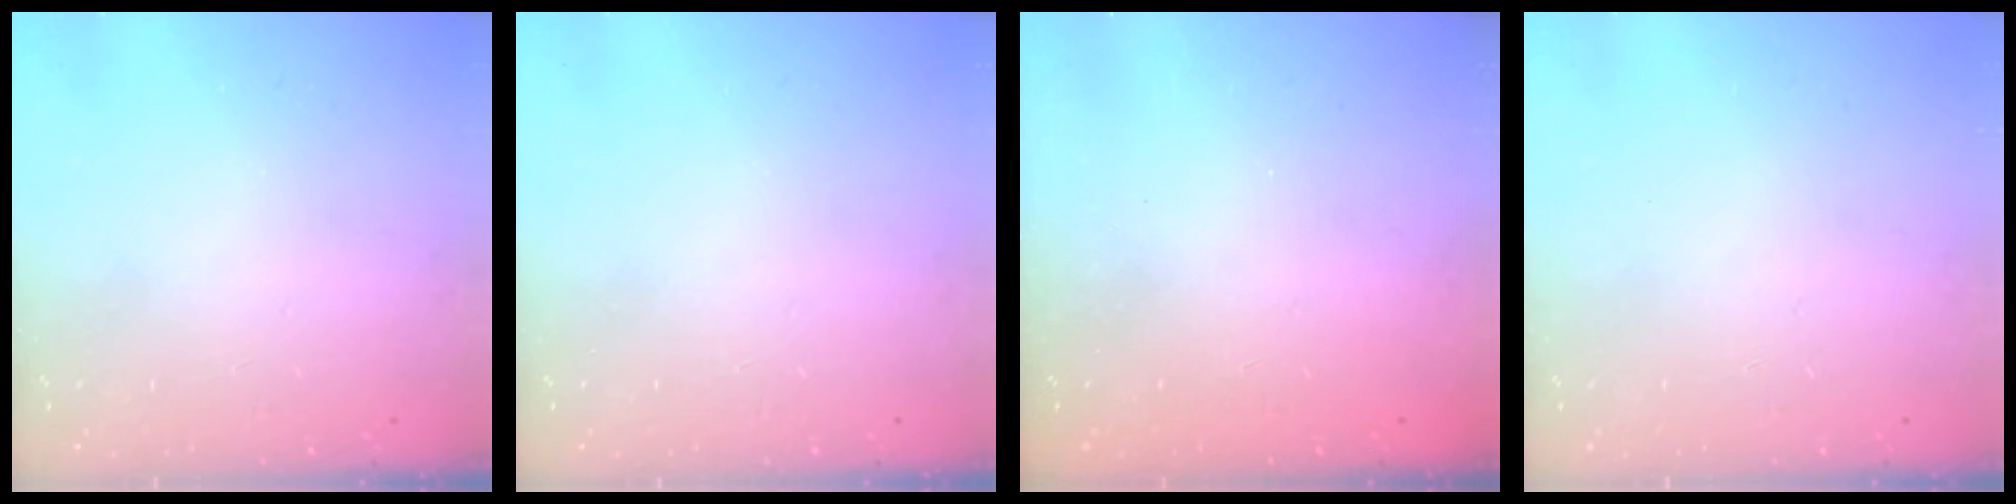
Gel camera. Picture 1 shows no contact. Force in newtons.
{"total": 0.0}
{"total": 2.1, "press": 2.0, "slide": 0.7}
{"total": 0.0}